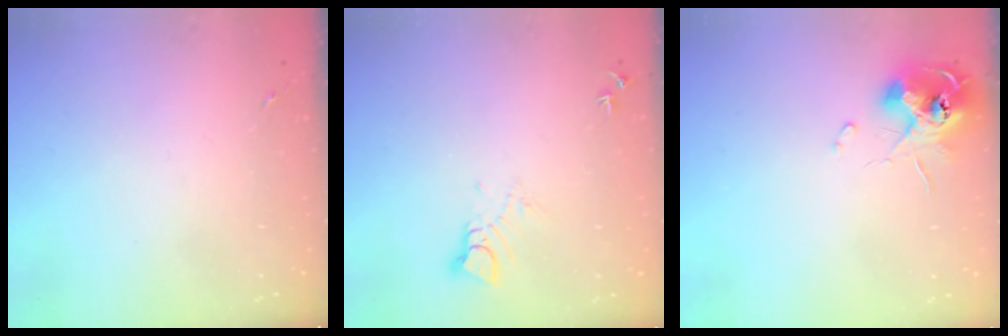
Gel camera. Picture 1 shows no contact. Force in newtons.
{"total": 4.7, "press": 4.7, "slide": 0.3}
{"total": 11.3, "press": 11.3, "slide": 0.6}